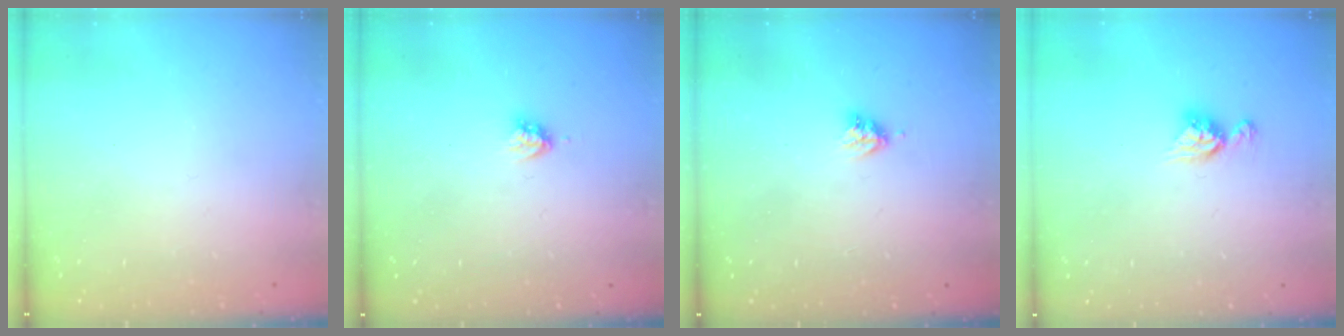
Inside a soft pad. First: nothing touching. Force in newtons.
{"total": 3.5, "press": 3.5, "slide": 0.1}
{"total": 3.8, "press": 3.8, "slide": 0.6}
{"total": 7.4, "press": 7.3, "slide": 0.5}